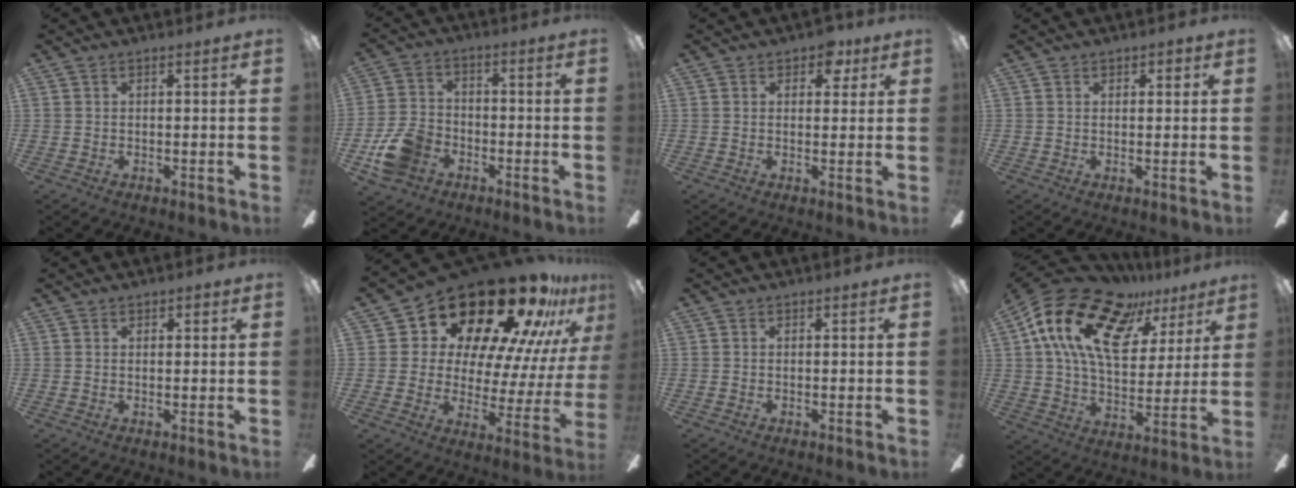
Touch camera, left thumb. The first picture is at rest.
{"total": 10.8, "force": [-5.0, 8.0, 5.2], "torque": [-0.120, 0.036, -0.090]}
{"total": 4.9, "force": [2.9, 3.0, 2.7], "torque": [-0.027, -0.002, 0.047]}
{"total": 1.5, "force": [0.8, 1.1, 0.6], "torque": [-0.005, 0.000, 0.013]}
{"total": 1.1, "force": [0.7, 0.8, 0.4], "torque": [0.001, 0.000, 0.010]}
{"total": 23.4, "force": [19.0, 8.7, 10.5], "torque": [-0.170, -0.149, 0.331]}
{"total": 0.0}
{"total": 21.0, "force": [11.1, 11.7, 13.4], "torque": [-0.255, -0.041, 0.195]}